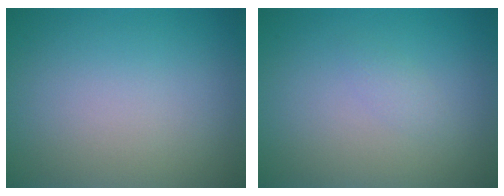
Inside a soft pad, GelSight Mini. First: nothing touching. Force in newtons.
{"total": 0.9, "press": 0.9, "slide": 0.0}